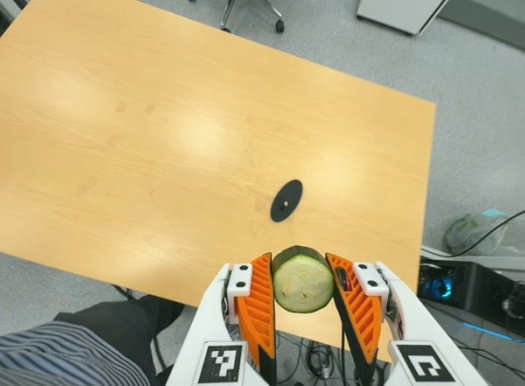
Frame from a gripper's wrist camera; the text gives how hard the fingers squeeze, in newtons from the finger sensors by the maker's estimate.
{"total": 11.4, "left": 12.9, "right": 9.8}